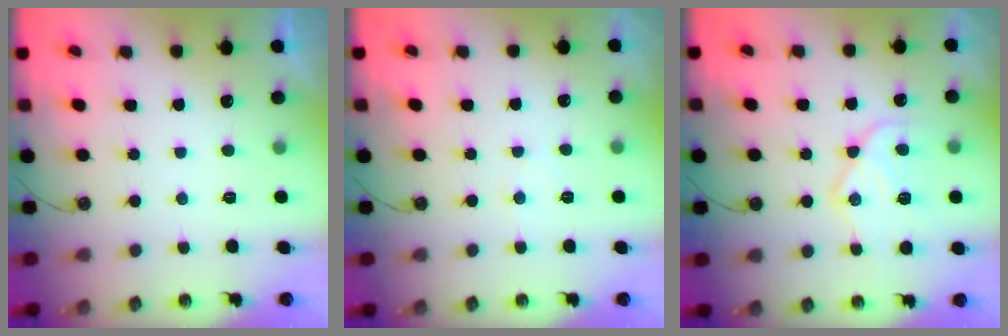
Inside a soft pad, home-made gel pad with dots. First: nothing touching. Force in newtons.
{"total": 3.5, "press": 3.4, "slide": 0.4}
{"total": 15.6, "press": 15.5, "slide": 1.1}